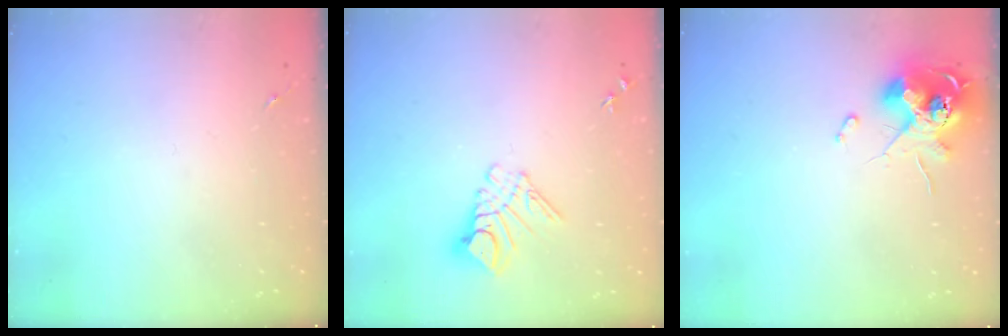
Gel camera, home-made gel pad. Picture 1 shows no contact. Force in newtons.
{"total": 9.6, "press": 9.6, "slide": 1.0}
{"total": 12.4, "press": 12.3, "slide": 1.1}